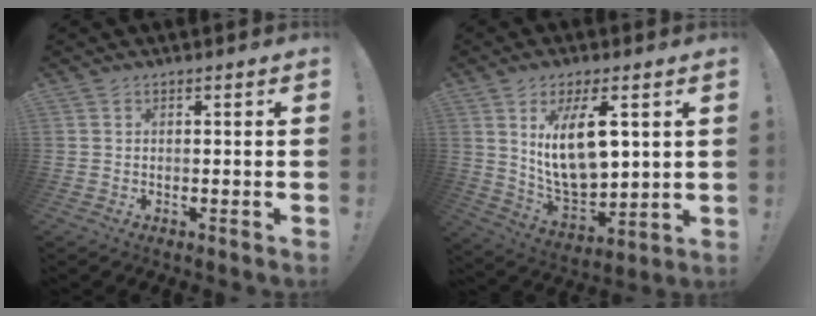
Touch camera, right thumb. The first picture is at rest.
{"total": 15.5, "force": [5.9, 7.0, 12.5], "torque": [-0.235, -0.035, 0.098]}